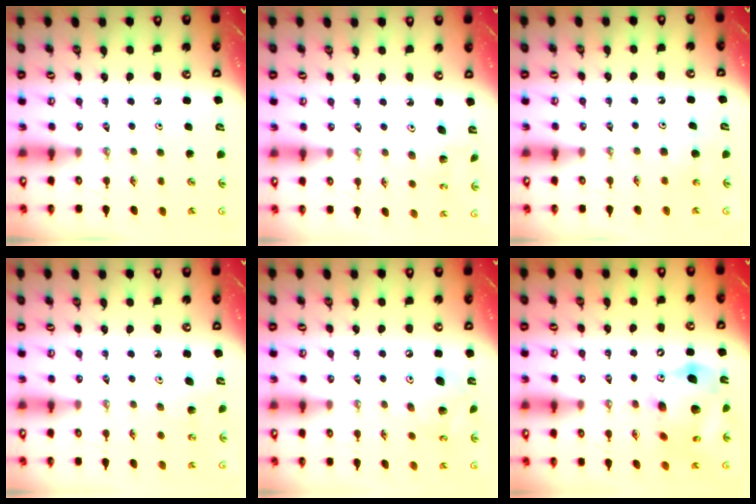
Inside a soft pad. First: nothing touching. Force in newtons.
{"total": 3.6, "press": 3.5, "slide": 0.4}
{"total": 5.4, "press": 5.4, "slide": 0.5}
{"total": 6.3, "press": 6.2, "slide": 1.0}
{"total": 13.9, "press": 13.7, "slide": 2.4}
{"total": 20.4, "press": 20.2, "slide": 3.3}